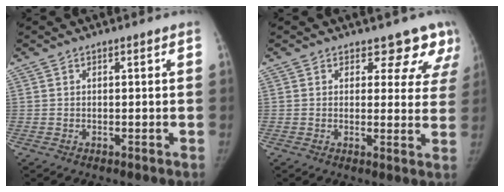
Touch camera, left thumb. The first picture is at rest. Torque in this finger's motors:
{"motor_torque": [-0.01, 0.00, 0.17, 0.23, -0.09]}